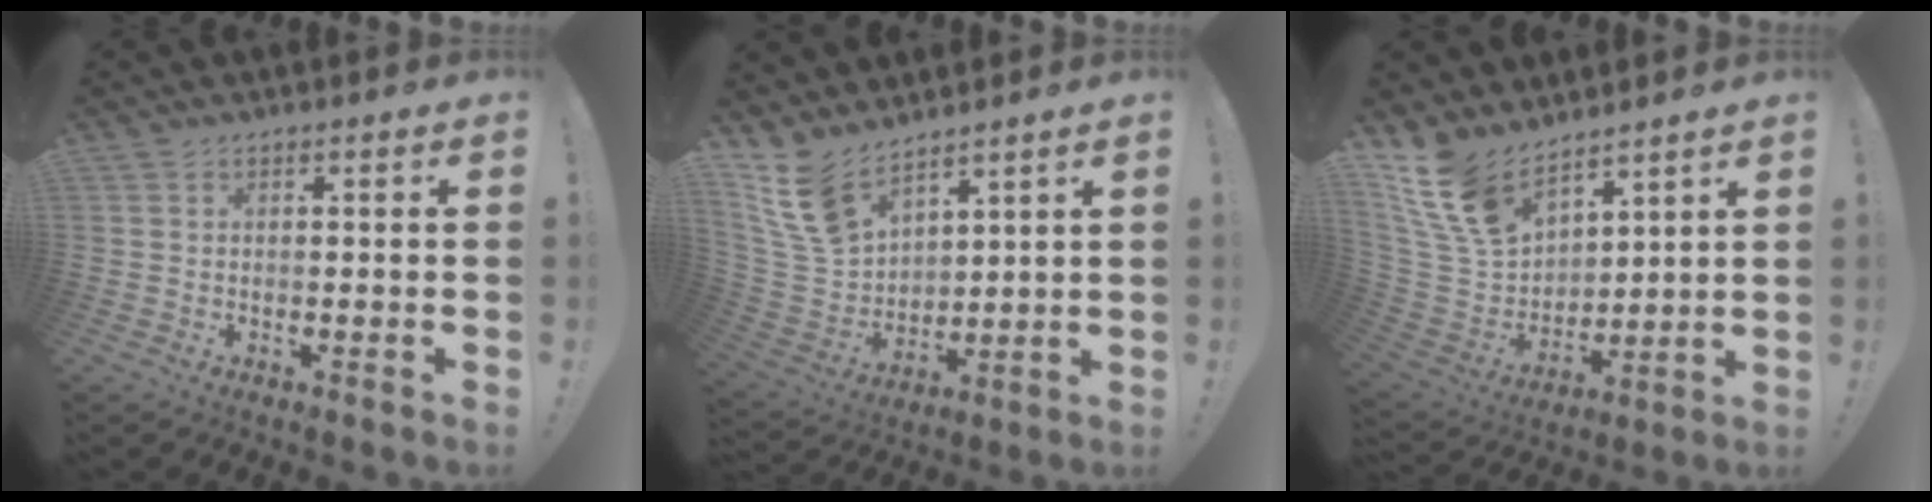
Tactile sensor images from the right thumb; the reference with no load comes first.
{"total": 13.4, "force": [9.8, 7.2, 5.7], "torque": [-0.128, -0.060, 0.193]}
{"total": 15.0, "force": [11.1, 7.8, 6.3], "torque": [-0.137, -0.073, 0.216]}